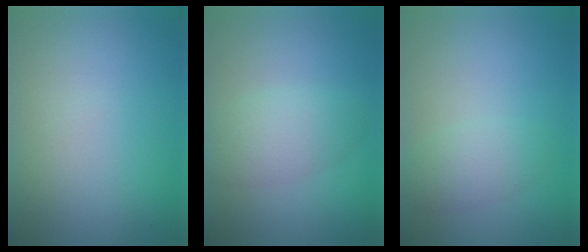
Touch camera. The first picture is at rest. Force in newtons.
{"total": 3.3, "press": 3.3, "slide": 0.1}
{"total": 2.4, "press": 2.4, "slide": 0.1}